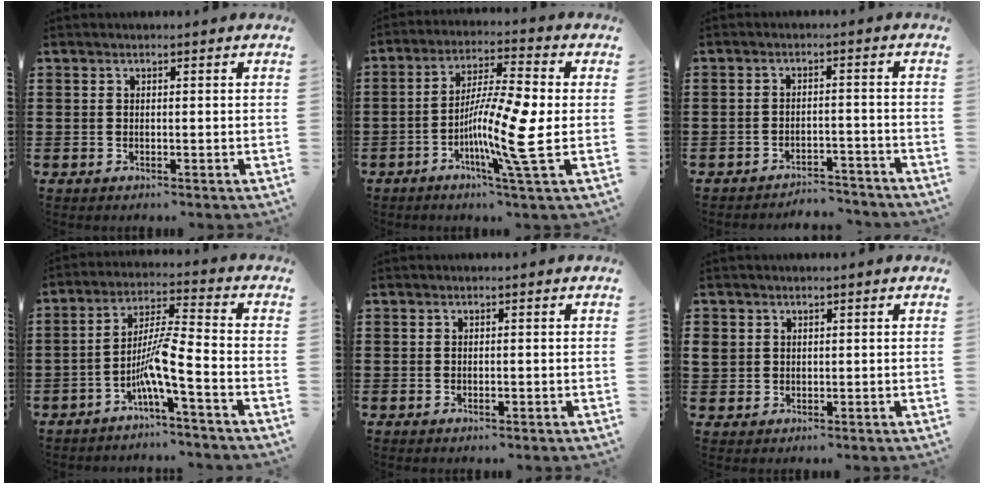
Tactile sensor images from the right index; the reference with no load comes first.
{"total": 12.0, "force": [-2.4, 0.3, 11.8], "torque": [-0.228, -0.013, -0.051]}
{"total": 3.3, "force": [-3.2, 0.1, 0.3], "torque": [-0.011, 0.000, -0.068]}
{"total": 7.1, "force": [-3.9, -0.2, 5.9], "torque": [-0.124, -0.013, -0.081]}
{"total": 0.6, "force": [-0.3, 0.2, 0.5], "torque": [-0.010, -0.004, -0.004]}
{"total": 1.8, "force": [0.7, 1.6, 0.1], "torque": [-0.011, 0.008, 0.012]}